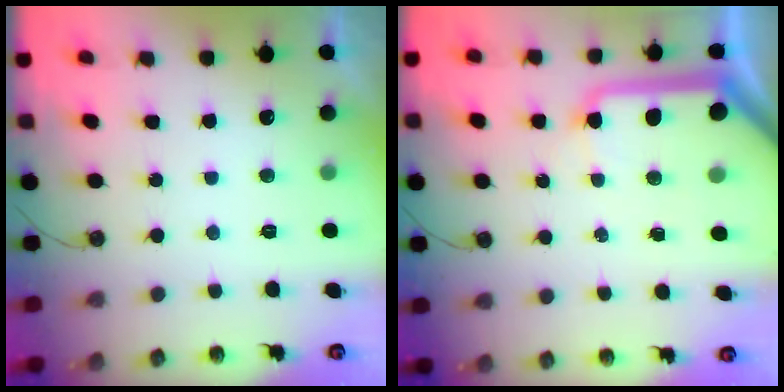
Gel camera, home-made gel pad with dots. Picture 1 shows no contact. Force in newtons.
{"total": 14.9, "press": 14.8, "slide": 1.8}